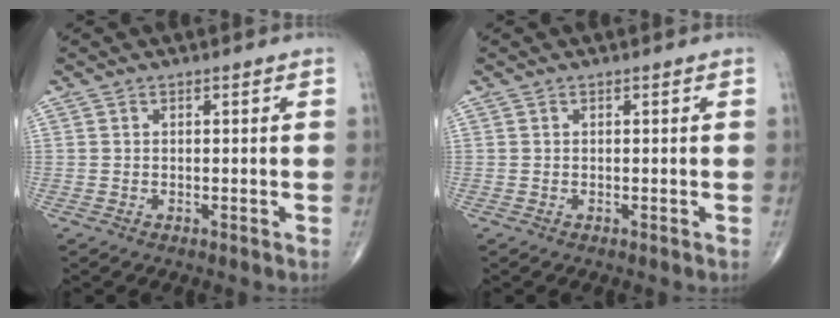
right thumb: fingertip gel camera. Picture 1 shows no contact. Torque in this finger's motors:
{"motor_torque": [0.02, 0.01, -0.01, 0.00, 0.01]}